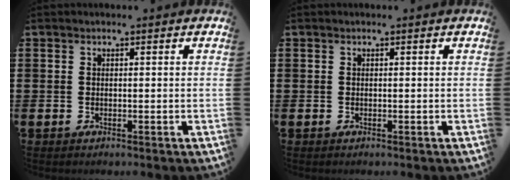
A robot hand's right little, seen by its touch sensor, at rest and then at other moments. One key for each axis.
{"total": 0.0}